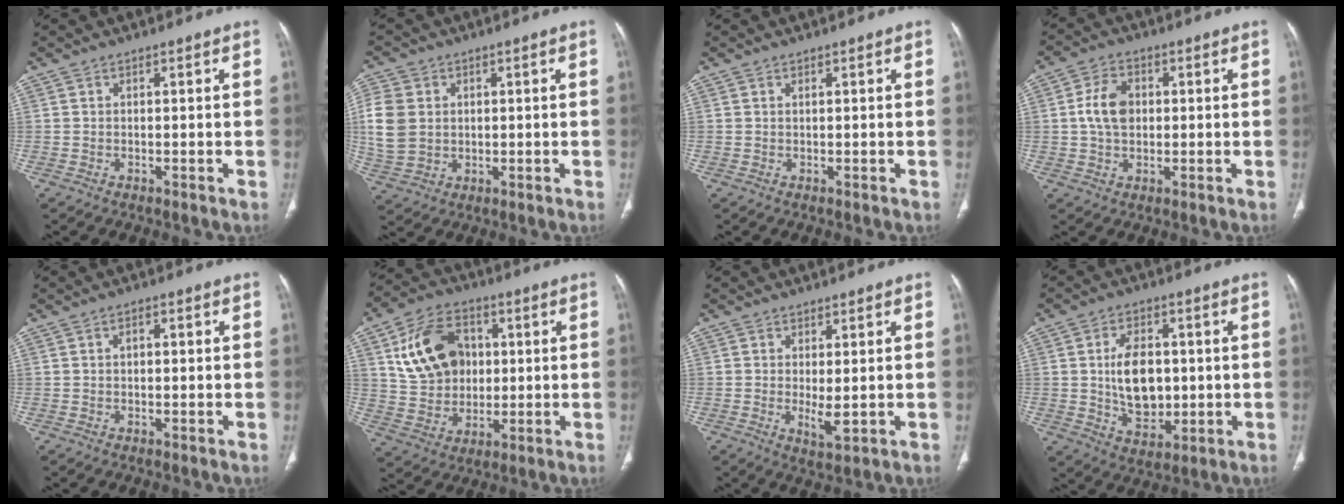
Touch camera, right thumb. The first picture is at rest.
{"total": 10.0, "force": [1.3, 8.0, 5.8], "torque": [-0.121, -0.001, 0.030]}
{"total": 0.0}
{"total": 7.0, "force": [0.7, 4.9, 4.9], "torque": [-0.083, 0.007, 0.009]}
{"total": 1.8, "force": [0.4, 1.0, 1.5], "torque": [-0.020, 0.007, 0.004]}
{"total": 15.8, "force": [3.8, 12.1, 9.5], "torque": [-0.135, 0.004, 0.071]}
{"total": 3.8, "force": [-0.1, 1.4, 3.5], "torque": [-0.058, -0.013, 0.007]}
{"total": 11.3, "force": [0.5, 7.4, 8.5], "torque": [-0.116, -0.007, 0.017]}